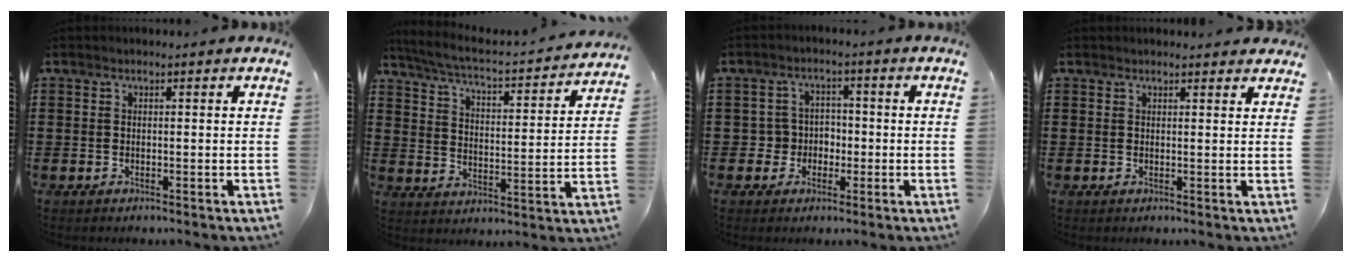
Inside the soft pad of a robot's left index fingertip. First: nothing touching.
{"total": 3.8, "force": [3.5, 0.0, 1.5], "torque": [-0.052, -0.033, 0.048]}
{"total": 3.7, "force": [-0.9, 3.4, 0.9], "torque": [-0.032, 0.006, -0.022]}
{"total": 1.3, "force": [1.3, 0.2, 0.2], "torque": [-0.005, 0.003, 0.025]}